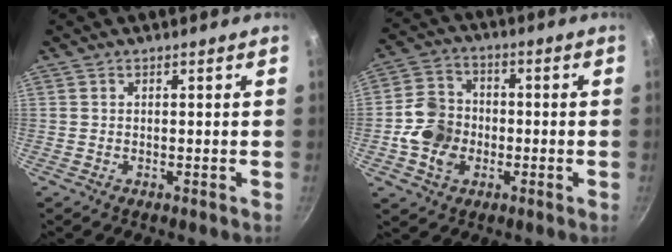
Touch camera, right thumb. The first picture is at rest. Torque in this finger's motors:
{"motor_torque": [1.29, 1.44, 0.92, -0.19, 0.13]}